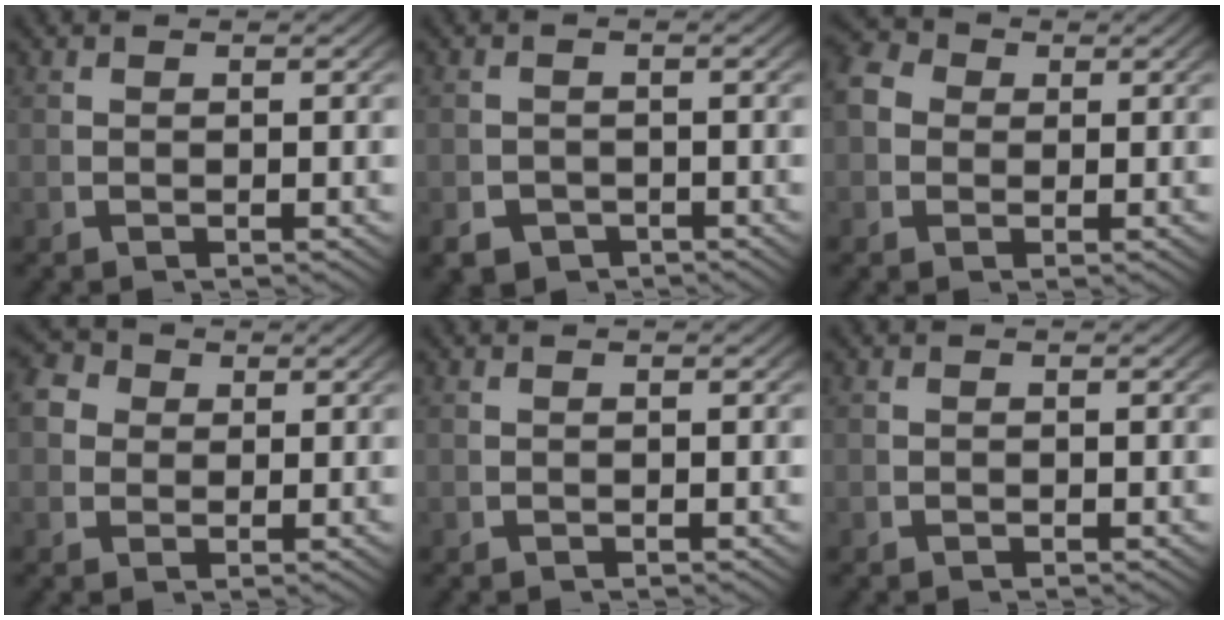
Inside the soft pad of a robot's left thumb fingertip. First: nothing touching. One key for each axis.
{"total": 4.1, "fx": -3.1, "fy": 2.5, "fz": 1.0, "tx": -0.016, "ty": -0.024, "tz": -0.044}
{"total": 4.7, "fx": 1.2, "fy": 4.0, "fz": 2.2, "tx": -0.057, "ty": -0.004, "tz": 0.014}
{"total": 4.9, "fx": 1.6, "fy": 4.0, "fz": 2.3, "tx": -0.059, "ty": -0.009, "tz": 0.025}
{"total": 0.0}
{"total": 0.0}